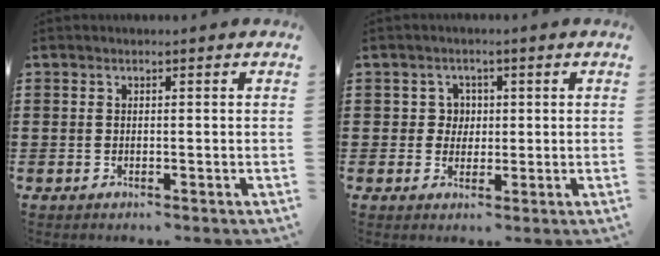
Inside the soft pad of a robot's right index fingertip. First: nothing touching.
{"total": 2.9, "force": [0.4, 2.7, 1.0], "torque": [-0.032, 0.009, 0.005]}